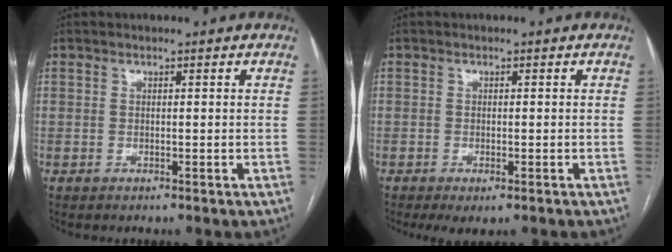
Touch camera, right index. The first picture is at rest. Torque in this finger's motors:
{"motor_torque": [1.19, -0.95, 0.27, 0.05]}